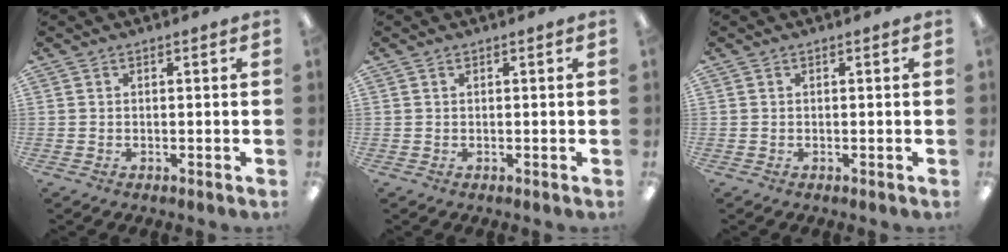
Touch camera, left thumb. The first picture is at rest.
{"total": 0.0}
{"total": 0.0}